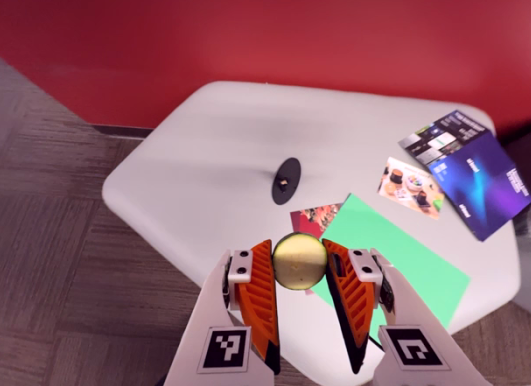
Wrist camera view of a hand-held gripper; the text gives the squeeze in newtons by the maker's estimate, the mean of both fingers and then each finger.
{"total": 7.6, "left": 7.4, "right": 7.8}